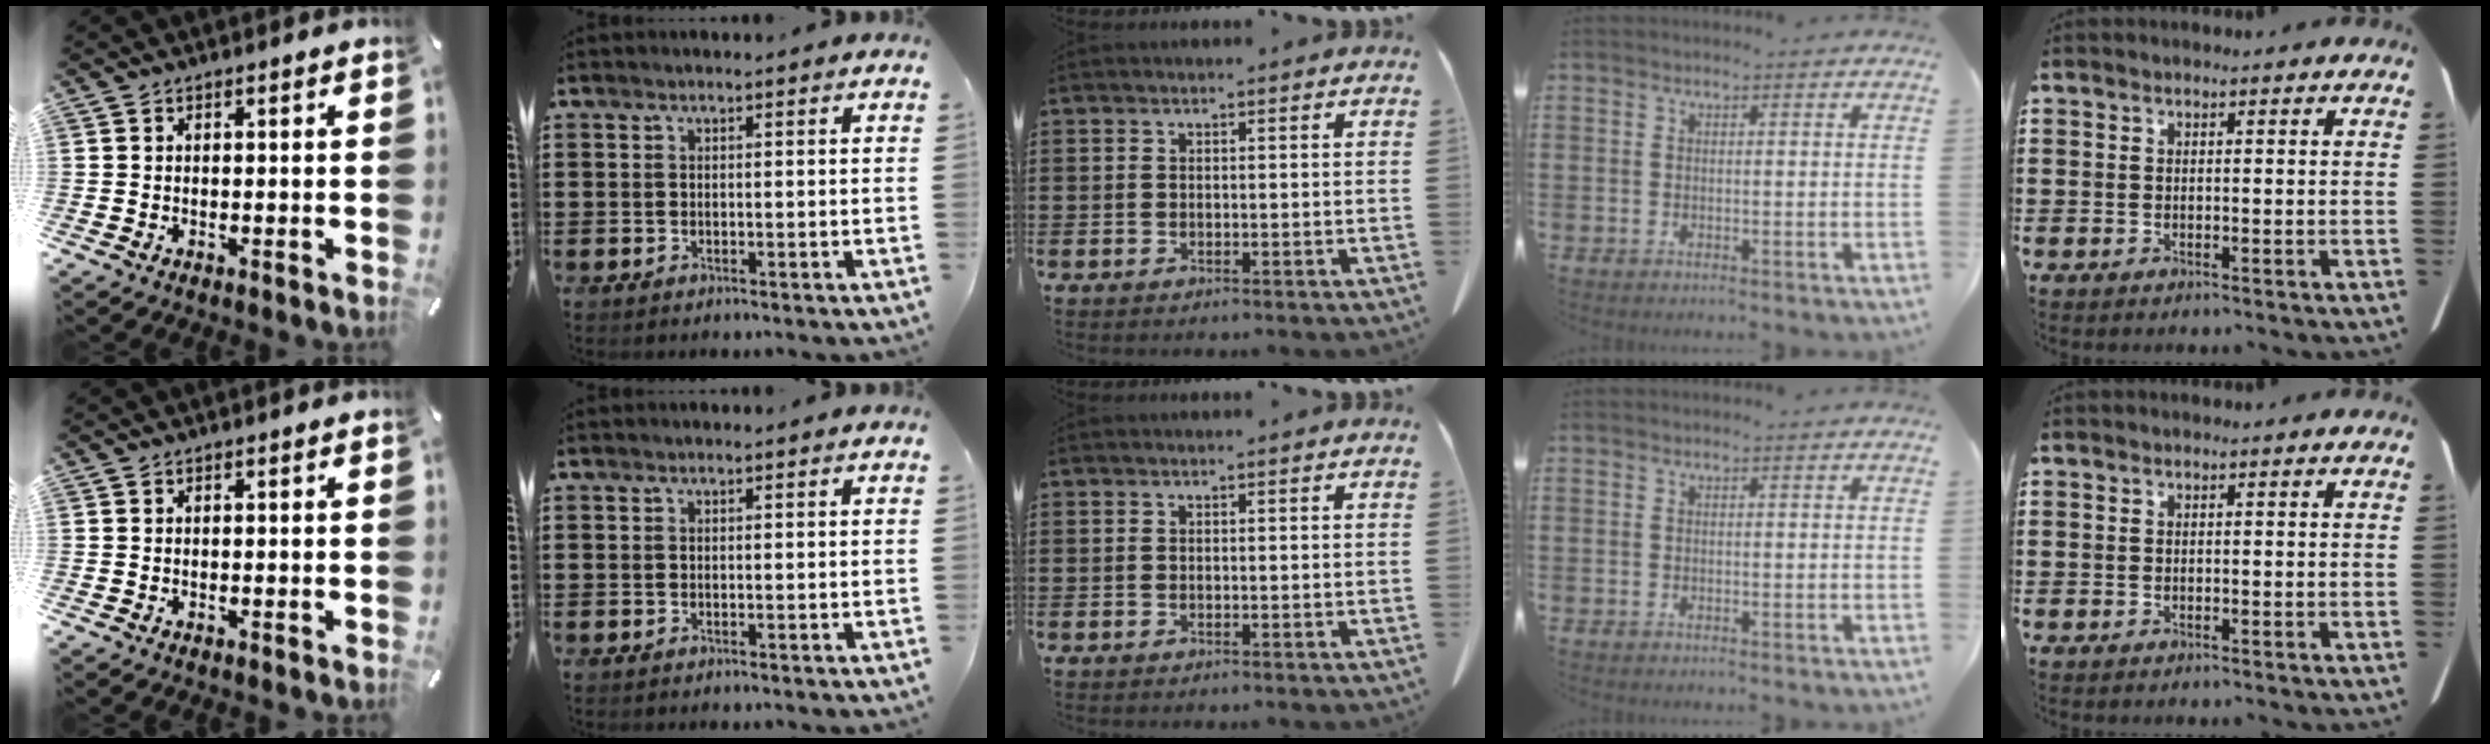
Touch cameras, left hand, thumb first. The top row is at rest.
{}